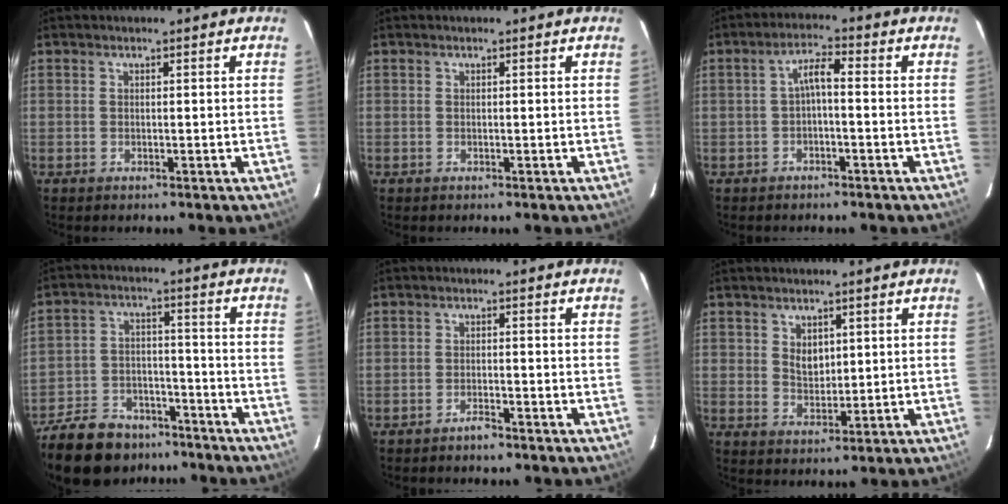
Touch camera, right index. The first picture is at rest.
{"total": 0.0}
{"total": 3.3, "force": [-1.0, 0.8, 3.1], "torque": [-0.064, 0.012, -0.016]}
{"total": 20.1, "force": [-15.5, 10.0, 8.0], "torque": [-0.202, 0.009, -0.234]}
{"total": 2.0, "force": [-1.8, 0.4, 0.8], "torque": [-0.020, 0.002, -0.030]}
{"total": 3.9, "force": [1.4, 3.0, 2.1], "torque": [-0.032, 0.002, 0.028]}